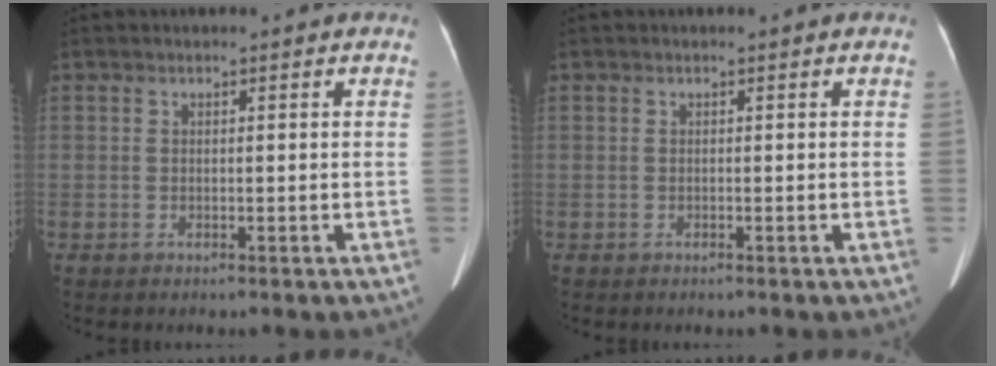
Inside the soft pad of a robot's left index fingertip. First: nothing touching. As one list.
[{"total": 0.0}]